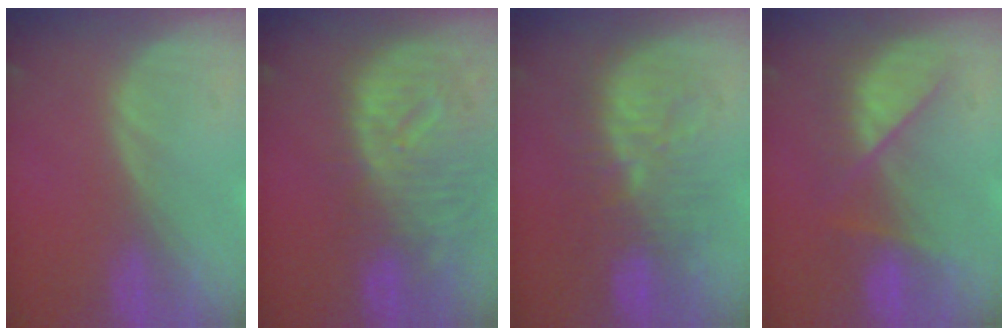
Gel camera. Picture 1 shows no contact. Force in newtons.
{"total": 12.2, "press": 10.5, "slide": 6.2}
{"total": 10.0, "press": 9.5, "slide": 3.0}
{"total": 7.1, "press": 7.0, "slide": 1.4}